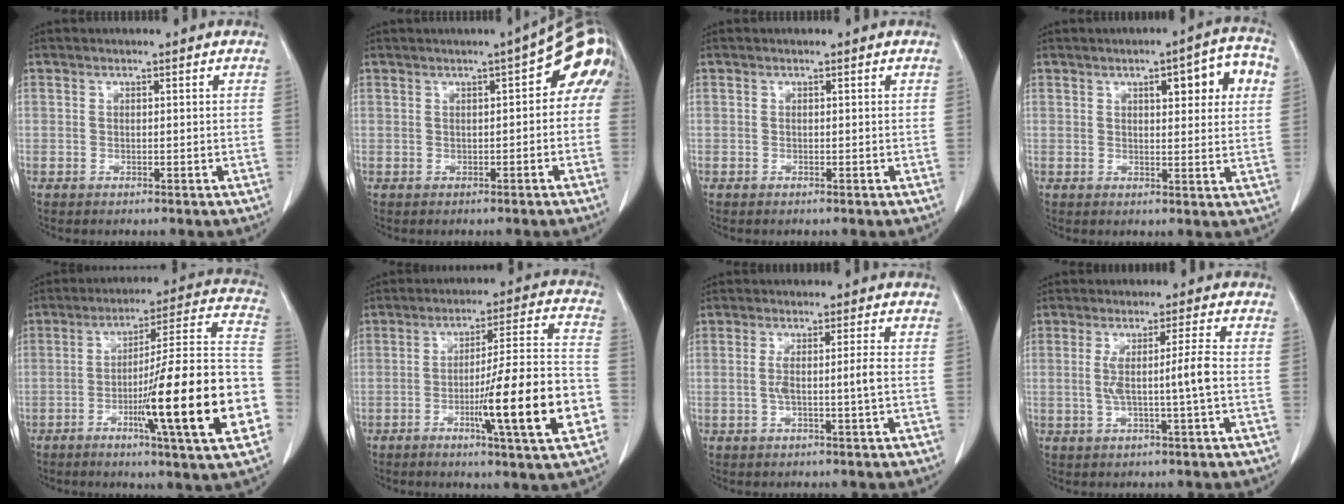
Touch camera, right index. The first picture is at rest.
{"total": 8.8, "force": [2.3, 2.3, 8.1], "torque": [-0.098, 0.031, 0.020]}
{"total": 0.0}
{"total": 8.9, "force": [3.3, 2.1, 8.0], "torque": [-0.100, 0.018, 0.040]}
{"total": 22.1, "force": [-6.6, 0.1, 21.1], "torque": [-0.263, 0.002, -0.103]}
{"total": 16.0, "force": [-5.0, 0.1, 15.2], "torque": [-0.236, -0.004, -0.078]}
{"total": 3.5, "force": [-0.6, -0.6, 3.4], "torque": [-0.066, 0.002, -0.006]}
{"total": 5.5, "force": [-0.4, -1.0, 5.4], "torque": [-0.101, 0.003, -0.003]}